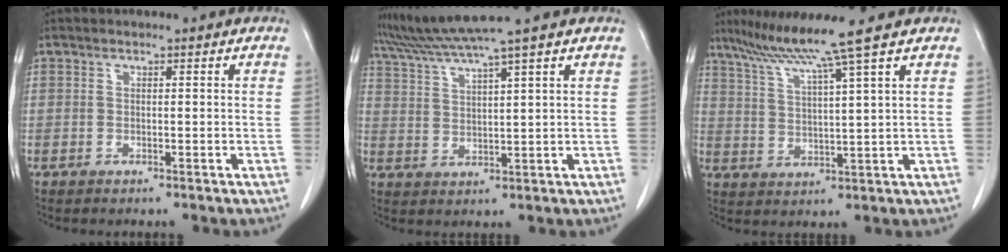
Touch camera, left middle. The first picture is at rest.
{"total": 6.8, "force": [5.9, -2.2, 2.7], "torque": [-0.061, 0.004, 0.117]}
{"total": 9.0, "force": [6.7, -2.3, 5.5], "torque": [-0.098, 0.005, 0.120]}